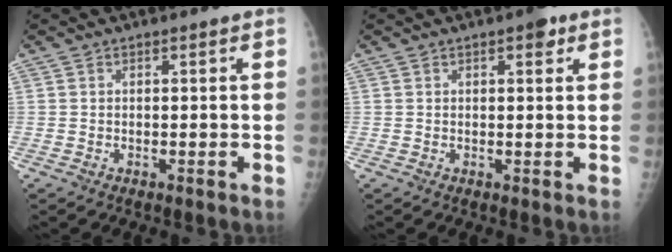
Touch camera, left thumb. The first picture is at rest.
{"total": 2.8, "force": [1.6, 1.2, 2.0], "torque": [-0.017, -0.003, 0.017]}